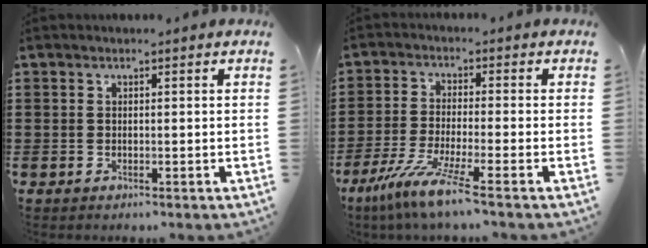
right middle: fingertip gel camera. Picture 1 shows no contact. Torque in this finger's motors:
{"motor_torque": [2.14, 0.00, 0.79, 0.21]}